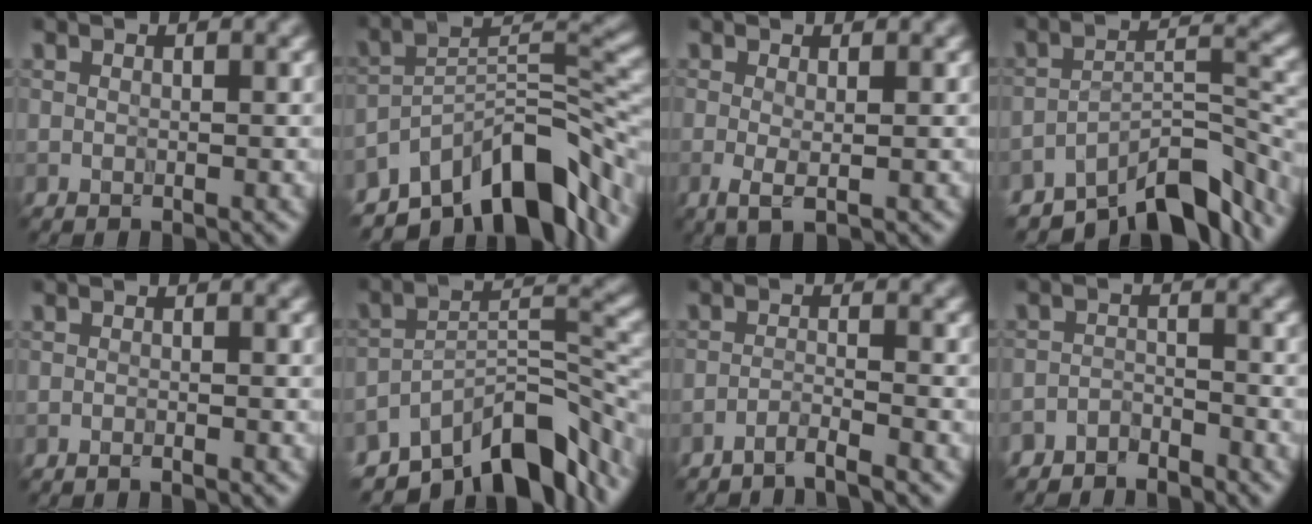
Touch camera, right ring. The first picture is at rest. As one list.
[{"total": 11.2, "force": [-7.5, 4.5, 7.1], "torque": [-0.103, 0.011, -0.141]}, {"total": 1.9, "force": [-0.3, 0.5, 1.8], "torque": [-0.039, -0.005, -0.007]}, {"total": 8.9, "force": [-7.1, 2.7, 4.7], "torque": [-0.059, -0.003, -0.120]}, {"total": 0.7, "force": [-0.6, 0.0, 0.3], "torque": [-0.004, 0.000, -0.012]}, {"total": 10.4, "force": [-7.5, 3.8, 6.2], "torque": [-0.091, 0.004, -0.133]}, {"total": 2.0, "force": [-1.8, 0.1, 0.9], "torque": [-0.010, 0.003, -0.045]}, {"total": 2.8, "force": [-2.7, 0.6, 0.2], "torque": [-0.004, 0.001, -0.057]}]